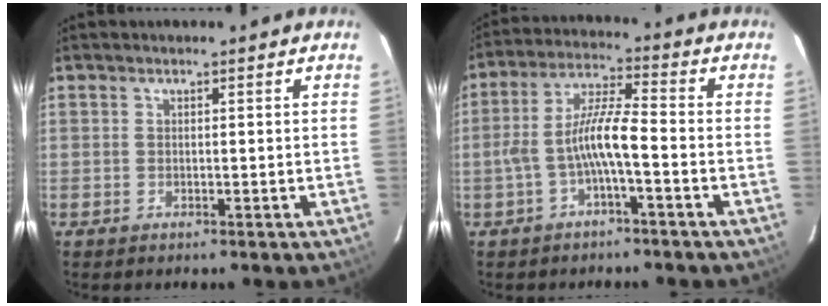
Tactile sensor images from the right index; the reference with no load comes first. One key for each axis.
{"total": 7.9, "fx": -2.7, "fy": 0.8, "fz": 7.3, "tx": -0.161, "ty": 0.013, "tz": -0.048}